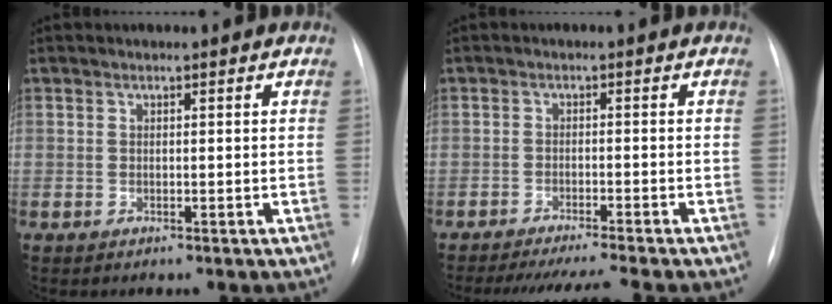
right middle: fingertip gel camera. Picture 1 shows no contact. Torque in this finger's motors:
{"motor_torque": [0.09, -0.09, 0.06, 0.02]}